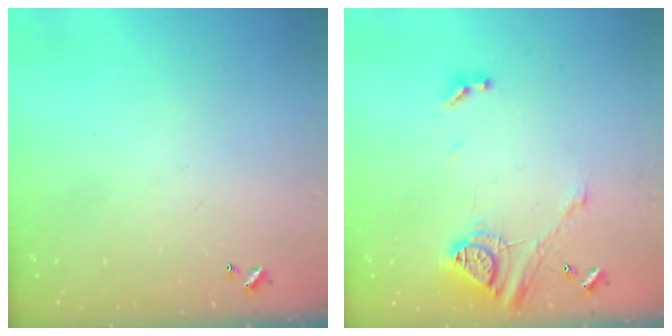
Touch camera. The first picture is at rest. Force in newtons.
{"total": 14.1, "press": 14.0, "slide": 1.6}